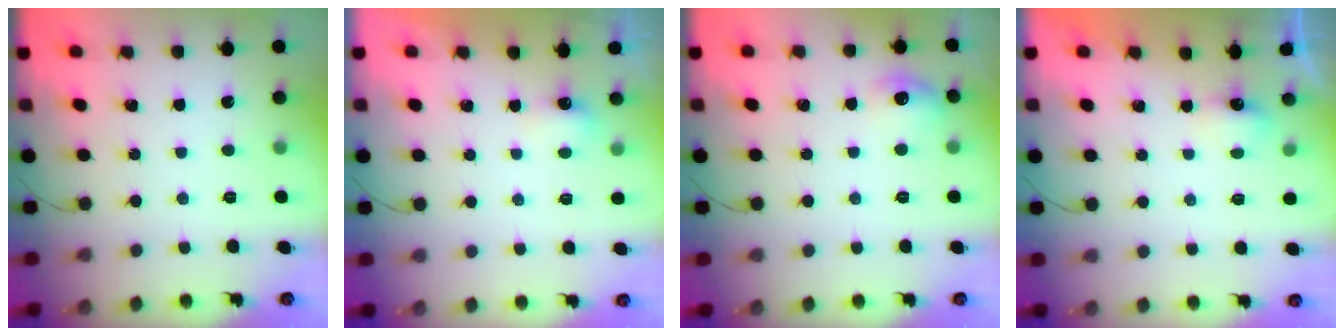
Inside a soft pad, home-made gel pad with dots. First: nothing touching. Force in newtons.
{"total": 3.0, "press": 2.9, "slide": 1.0}
{"total": 8.1, "press": 7.9, "slide": 1.4}
{"total": 2.5, "press": 2.5, "slide": 0.6}